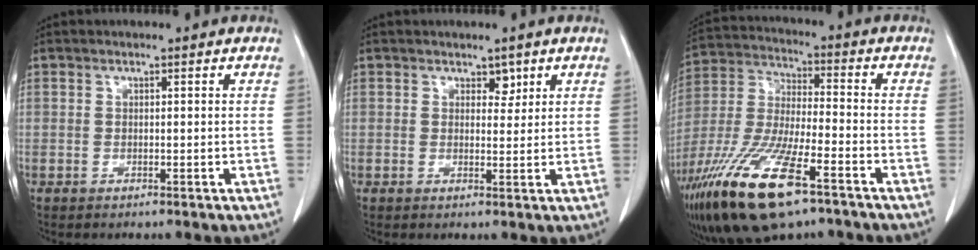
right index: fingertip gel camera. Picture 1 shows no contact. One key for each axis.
{"total": 1.9, "fx": 1.2, "fy": 1.2, "fz": 0.8, "tx": -0.005, "ty": -0.003, "tz": 0.017}
{"total": 19.1, "fx": -11.4, "fy": 4.5, "fz": 14.6, "tx": -0.322, "ty": -0.042, "tz": -0.211}